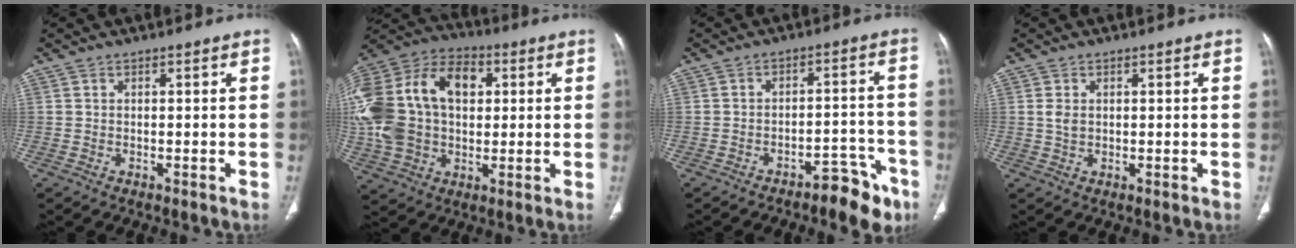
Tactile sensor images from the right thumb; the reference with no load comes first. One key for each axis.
{"total": 27.6, "fx": 4.5, "fy": 18.7, "fz": 19.7, "tx": -0.434, "ty": 0.047, "tz": 0.087}
{"total": 8.9, "fx": -5.9, "fy": 3.7, "fz": 5.6, "tx": -0.048, "ty": 0.051, "tz": -0.078}
{"total": 2.0, "fx": 0.5, "fy": 1.3, "fz": 1.5, "tx": -0.029, "ty": -0.002, "tz": 0.013}